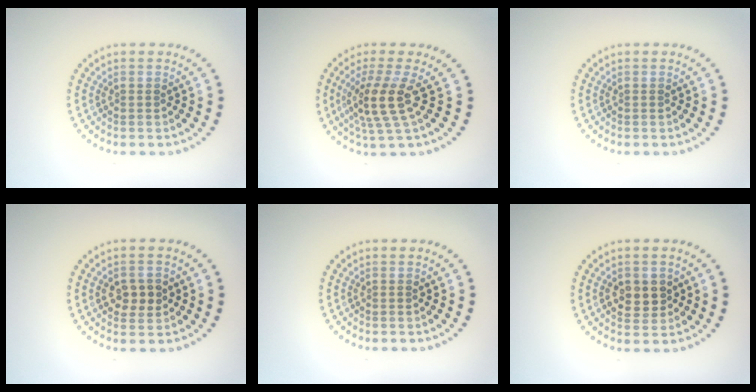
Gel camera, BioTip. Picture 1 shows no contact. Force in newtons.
{"total": 3.9, "press": 2.9, "slide": 2.7}
{"total": 0.0}
{"total": 2.4, "press": 2.3, "slide": 0.3}
{"total": 0.0}
{"total": 2.5, "press": 2.5, "slide": 0.3}